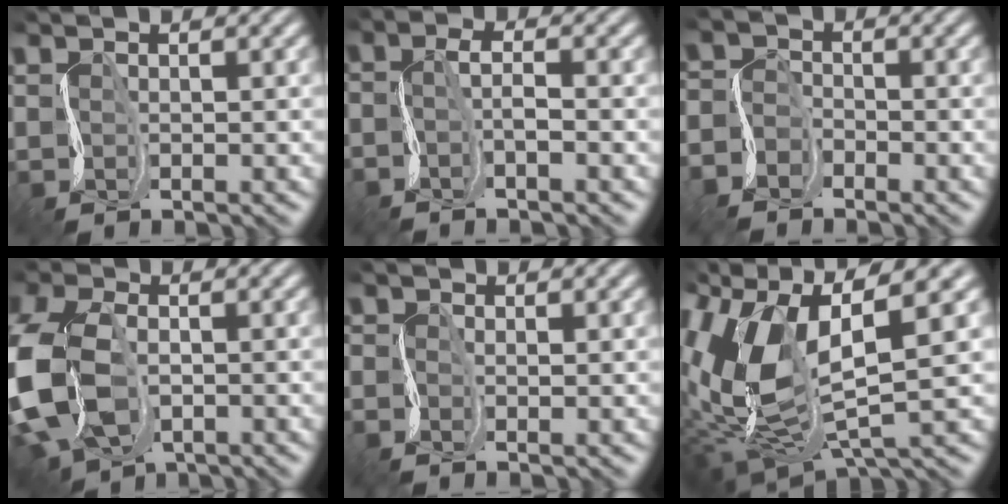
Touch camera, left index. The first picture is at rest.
{"total": 1.9, "force": [-1.4, -0.2, 1.2], "torque": [-0.029, 0.002, -0.032]}
{"total": 3.4, "force": [-3.2, 1.3, 0.3], "torque": [-0.012, -0.004, -0.069]}
{"total": 10.3, "force": [-3.6, 6.5, 7.2], "torque": [-0.196, -0.021, -0.071]}
{"total": 1.2, "force": [-1.2, 0.1, 0.1], "torque": [-0.007, -0.005, -0.023]}
{"total": 10.2, "force": [1.0, 5.2, 8.8], "torque": [-0.198, -0.009, 0.021]}